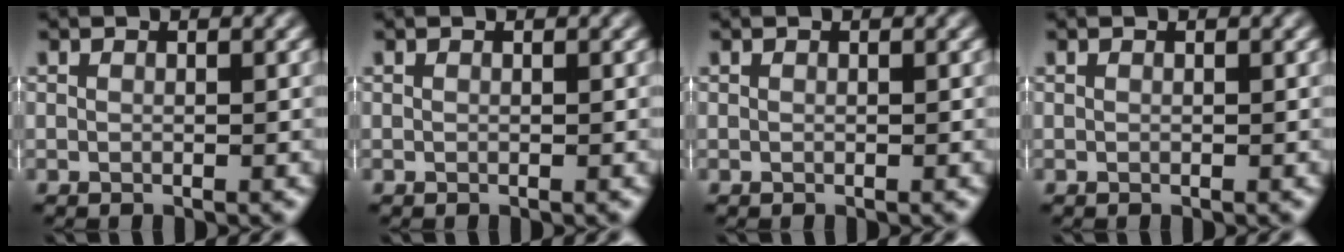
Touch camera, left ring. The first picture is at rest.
{"total": 0.0}
{"total": 0.0}
{"total": 0.0}